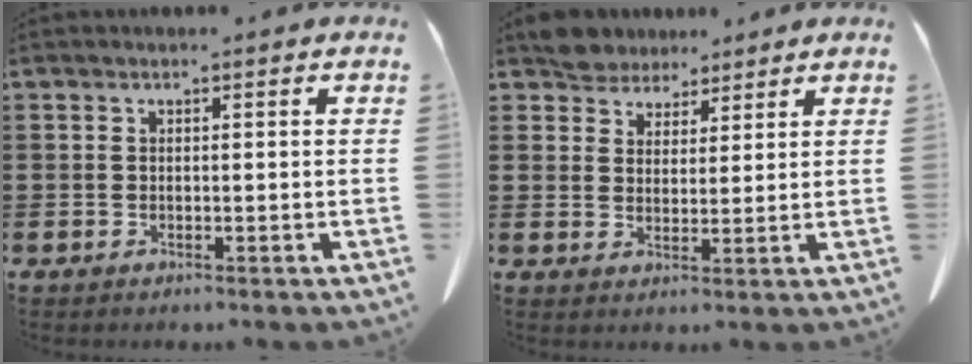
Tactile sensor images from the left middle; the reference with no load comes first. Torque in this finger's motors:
{"motor_torque": [0.52, 0.18, 0.08, 0.01]}